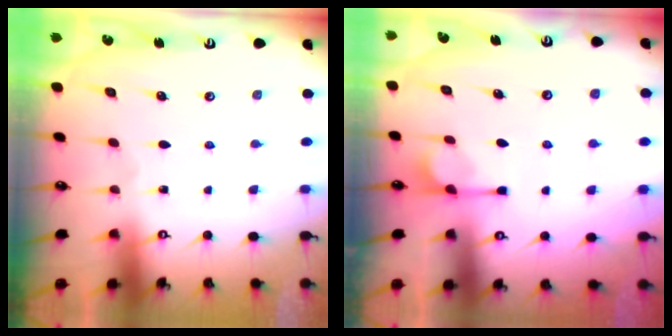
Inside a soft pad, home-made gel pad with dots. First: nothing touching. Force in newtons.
{"total": 0.9, "press": 0.1, "slide": 0.9}